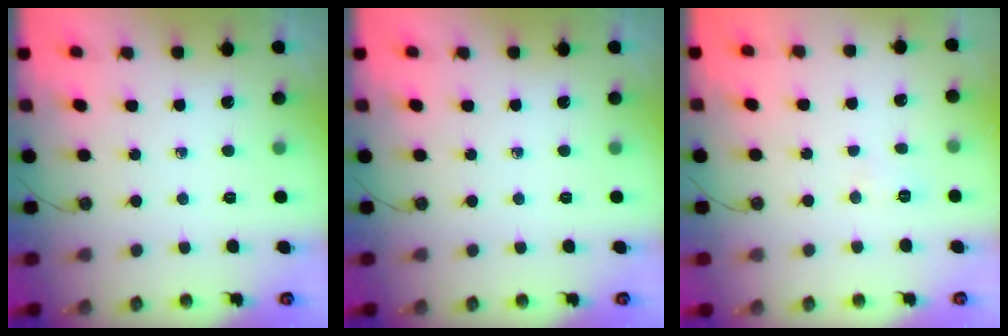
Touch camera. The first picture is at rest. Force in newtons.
{"total": 0.0}
{"total": 16.4, "press": 6.4, "slide": 15.2}